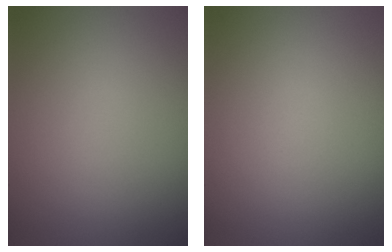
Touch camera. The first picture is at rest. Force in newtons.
{"total": 0.0}